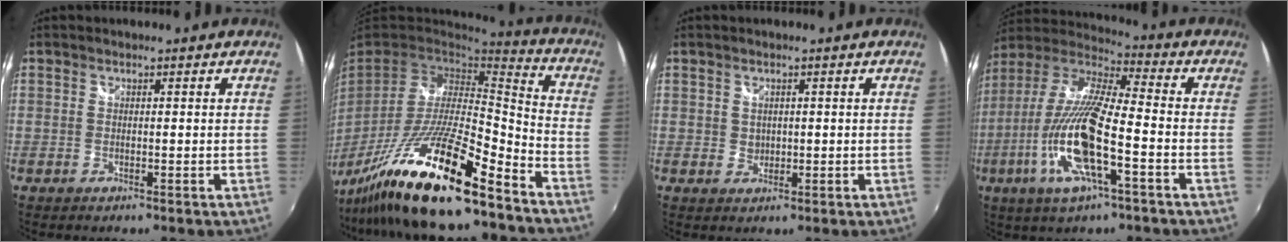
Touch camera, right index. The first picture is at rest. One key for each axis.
{"total": 21.7, "fx": -15.5, "fy": 2.0, "fz": 15.1, "tx": -0.286, "ty": -0.039, "tz": -0.286}
{"total": 1.5, "fx": 0.4, "fy": 1.4, "fz": 0.2, "tx": 0.001, "ty": 0.002, "tz": 0.009}
{"total": 18.5, "fx": -6.3, "fy": 3.8, "fz": 17.0, "tx": -0.341, "ty": -0.023, "tz": -0.126}